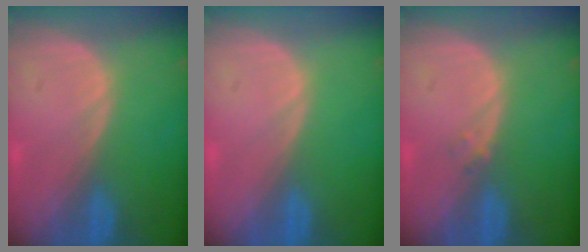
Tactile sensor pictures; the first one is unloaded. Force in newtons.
{"total": 0.0}
{"total": 0.9, "press": 0.9, "slide": 0.2}